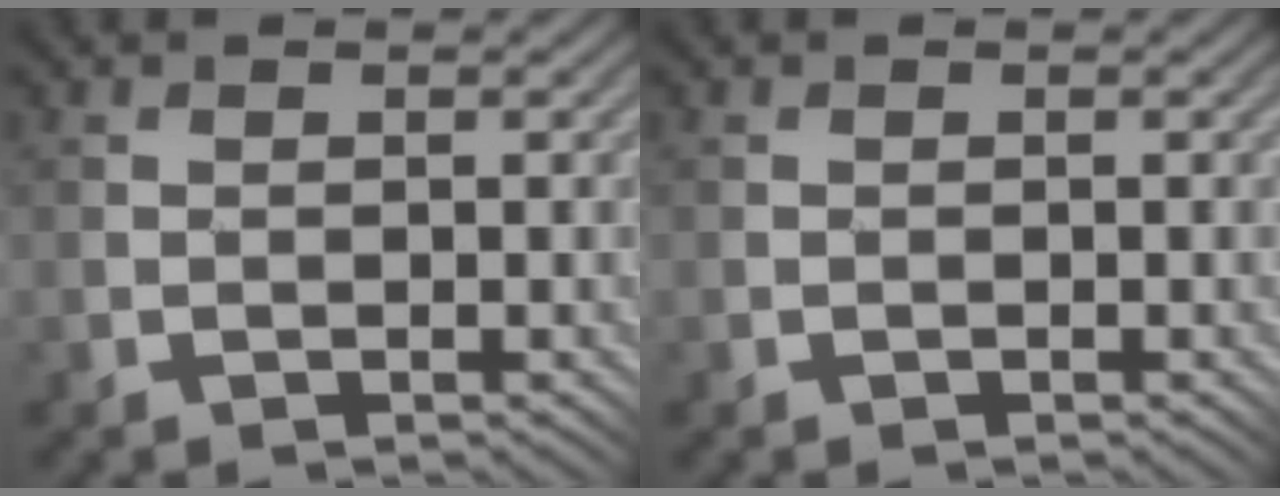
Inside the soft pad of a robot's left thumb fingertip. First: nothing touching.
{"total": 0.0}